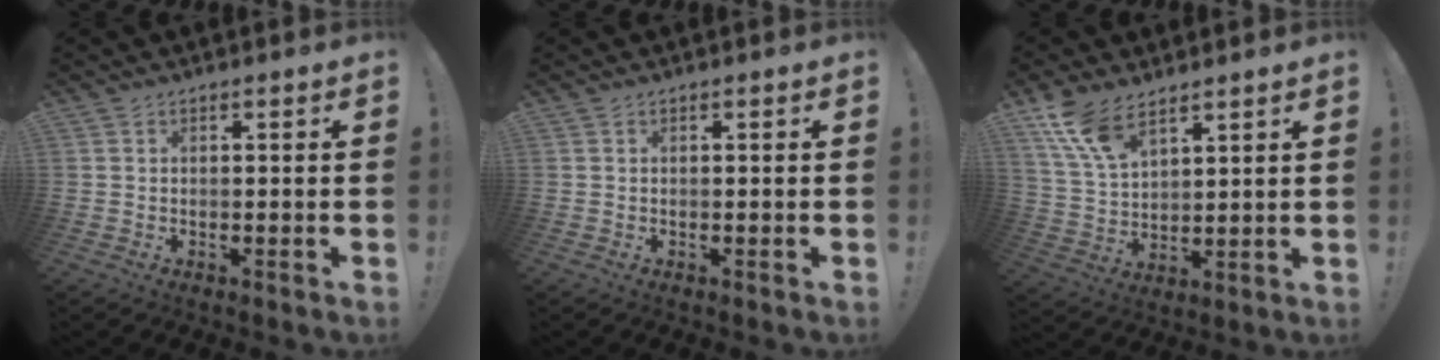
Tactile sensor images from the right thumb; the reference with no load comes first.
{"total": 0.0}
{"total": 11.4, "force": [8.3, 4.9, 6.1], "torque": [-0.120, -0.041, 0.161]}